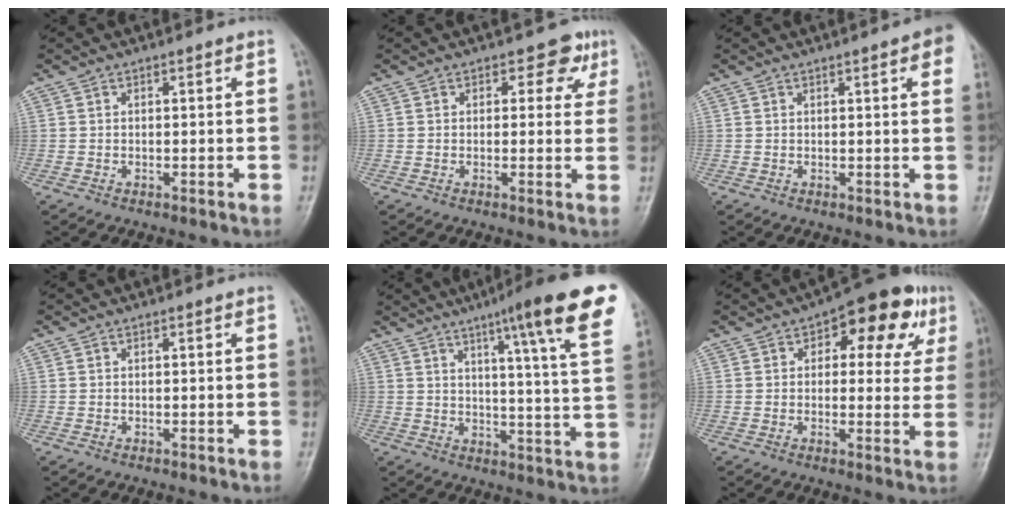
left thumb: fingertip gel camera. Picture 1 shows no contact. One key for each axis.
{"total": 4.7, "fx": 2.1, "fy": 3.3, "fz": 2.6, "tx": 0.009, "ty": -0.003, "tz": 0.017}
{"total": 5.0, "fx": 2.2, "fy": 0.9, "fz": 4.5, "tx": -0.042, "ty": 0.001, "tz": 0.020}
{"total": 0.0}
{"total": 19.6, "fx": 11.2, "fy": 1.6, "fz": 16.0, "tx": -0.202, "ty": -0.039, "tz": 0.138}
{"total": 13.4, "fx": 5.3, "fy": 7.2, "fz": 10.0, "tx": -0.073, "ty": 0.010, "tz": 0.061}